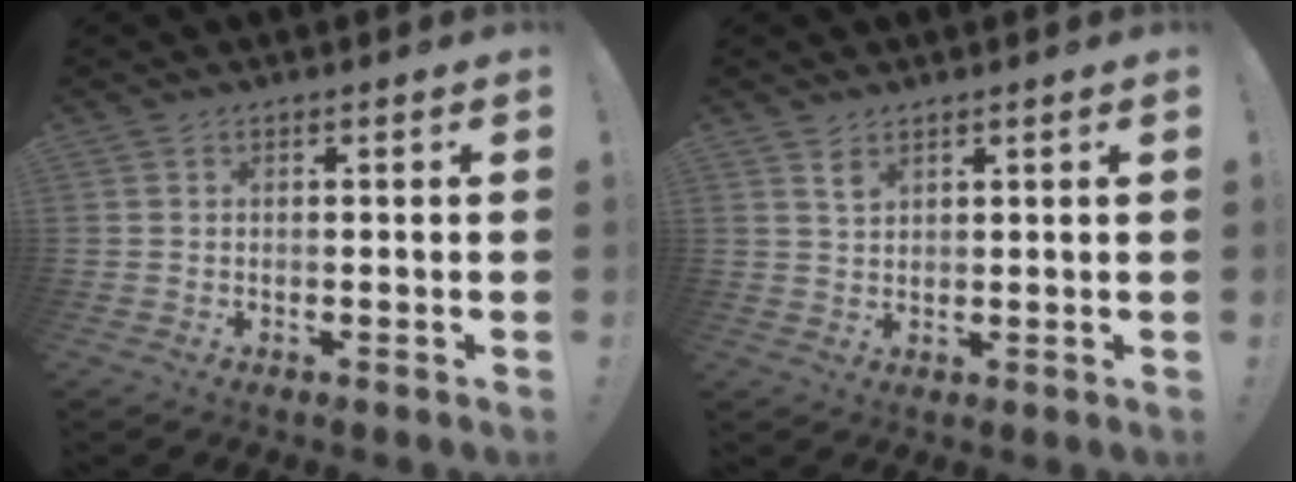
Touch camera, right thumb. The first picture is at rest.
{"total": 2.4, "force": [1.7, 1.3, 1.1], "torque": [-0.011, -0.011, 0.031]}